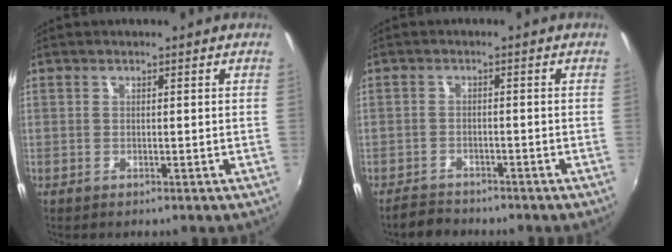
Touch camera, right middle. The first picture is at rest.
{"total": 3.6, "force": [-3.3, 1.3, 0.4], "torque": [-0.027, -0.003, -0.060]}